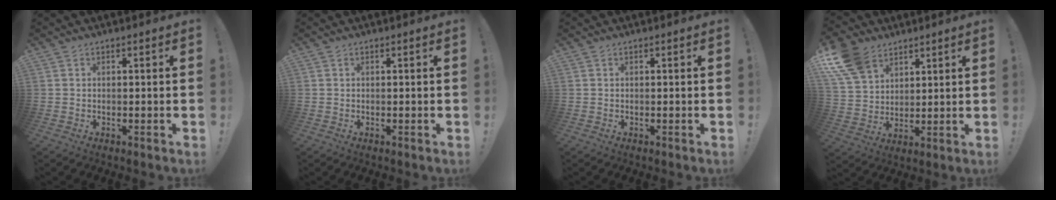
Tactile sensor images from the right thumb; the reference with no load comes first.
{"total": 0.0}
{"total": 0.0}
{"total": 13.0, "force": [7.9, 8.6, 5.8], "torque": [-0.115, -0.037, 0.158]}